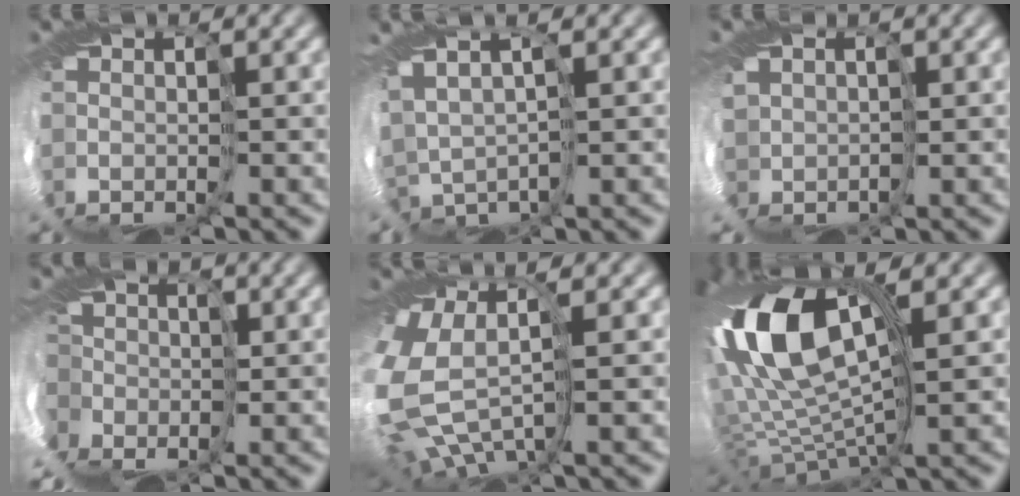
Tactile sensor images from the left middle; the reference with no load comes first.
{"total": 2.6, "force": [2.1, 0.9, 1.2], "torque": [-0.050, 0.012, 0.050]}
{"total": 2.8, "force": [0.5, 2.7, -0.4], "torque": [-0.019, -0.002, 0.015]}
{"total": 12.5, "force": [-7.0, 9.1, 4.9], "torque": [-0.117, -0.020, -0.119]}
{"total": 8.7, "force": [-0.7, 6.0, 6.2], "torque": [-0.171, -0.035, 0.025]}
{"total": 12.5, "force": [3.7, 6.4, 10.0], "torque": [-0.245, 0.017, 0.067]}